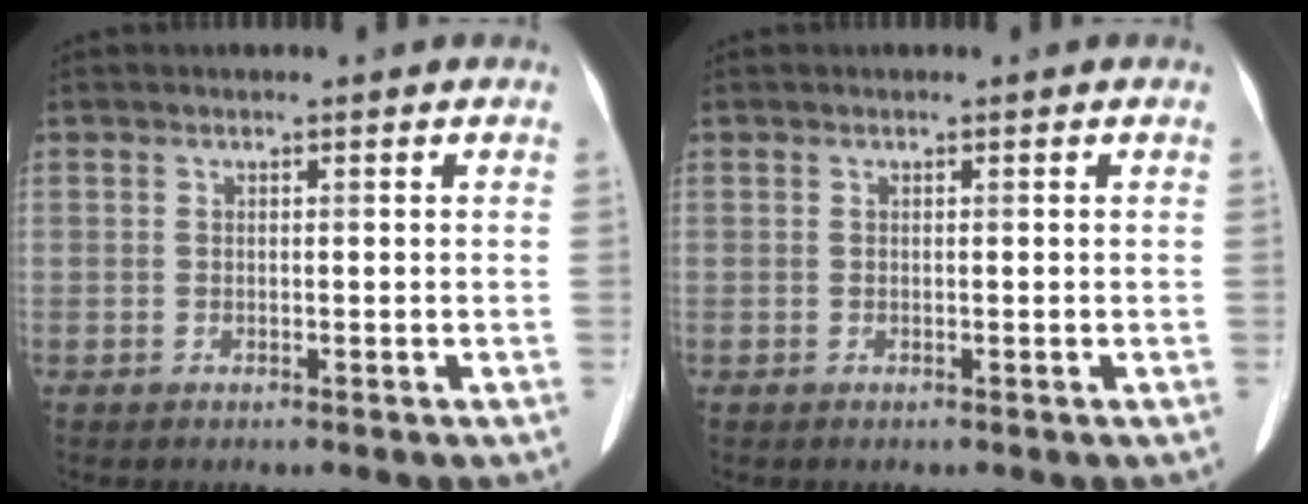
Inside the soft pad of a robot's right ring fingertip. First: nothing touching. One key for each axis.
{"total": 0.0}